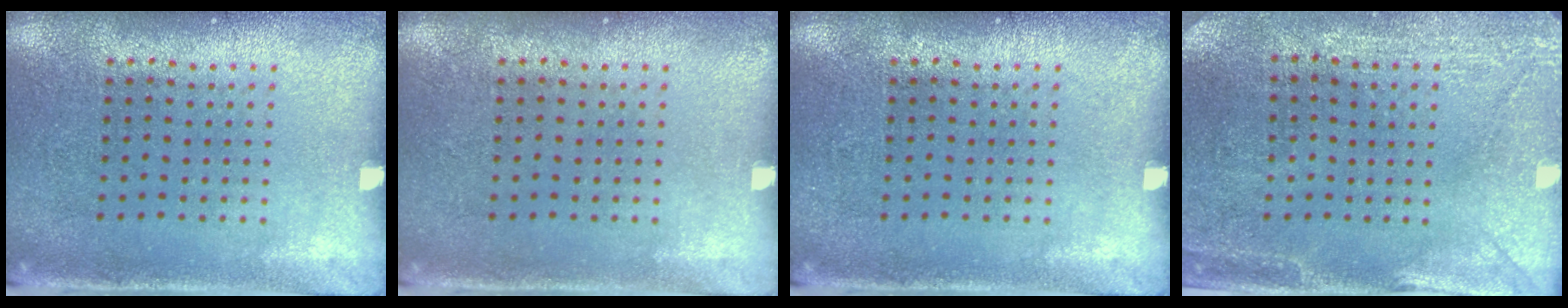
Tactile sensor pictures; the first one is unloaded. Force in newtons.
{"total": 0.0}
{"total": 0.0}
{"total": 3.0, "press": 2.7, "slide": 1.1}